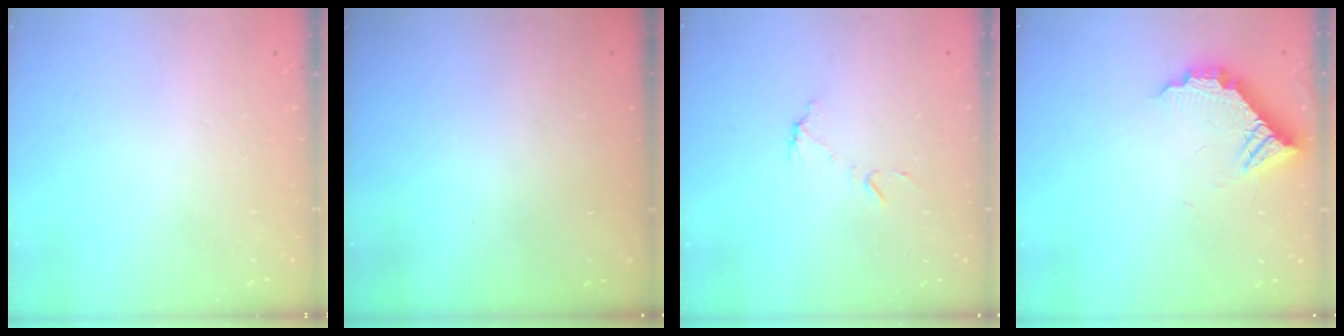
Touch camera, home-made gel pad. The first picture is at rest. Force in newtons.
{"total": 3.0, "press": 3.0, "slide": 0.1}
{"total": 5.9, "press": 5.9, "slide": 0.4}
{"total": 10.1, "press": 10.1, "slide": 0.4}